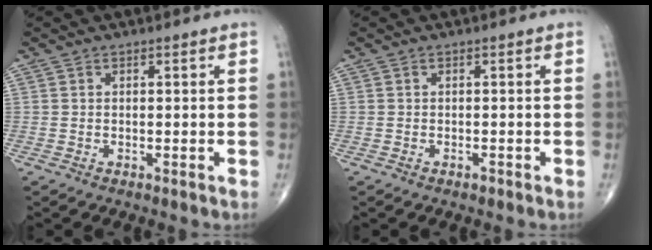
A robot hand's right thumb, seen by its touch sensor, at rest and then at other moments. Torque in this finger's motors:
{"motor_torque": [-0.20, -0.03, -0.24, -0.13, 0.01]}